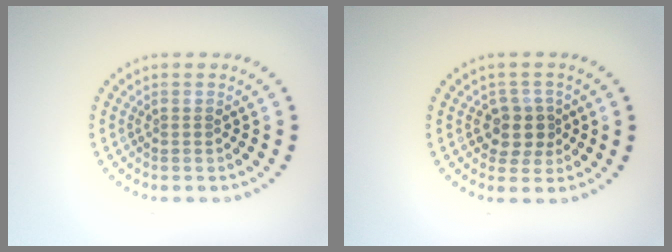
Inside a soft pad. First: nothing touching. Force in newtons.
{"total": 2.6, "press": 2.3, "slide": 1.2}